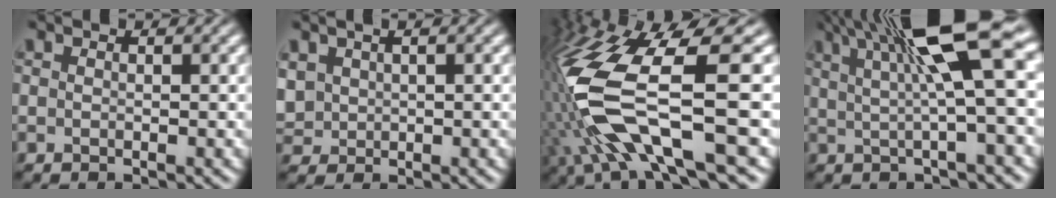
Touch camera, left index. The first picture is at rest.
{"total": 1.8, "force": [0.9, 1.2, 0.9], "torque": [-0.036, 0.012, 0.037]}
{"total": 11.4, "force": [-2.8, 2.7, 10.7], "torque": [-0.230, 0.005, -0.043]}
{"total": 8.7, "force": [3.1, 1.4, 8.0], "torque": [-0.127, 0.020, 0.060]}